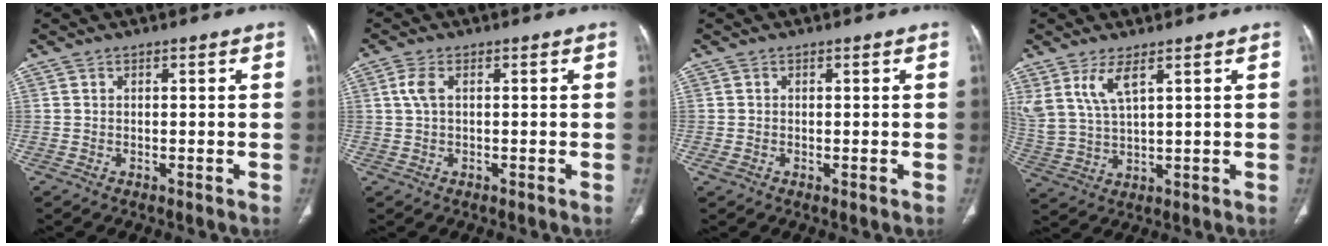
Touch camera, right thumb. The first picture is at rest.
{"total": 2.8, "force": [0.5, 1.5, 2.3], "torque": [-0.068, 0.009, 0.008]}
{"total": 1.1, "force": [-0.3, 0.7, 0.8], "torque": [-0.019, -0.001, -0.004]}
{"total": 7.2, "force": [4.0, 2.3, 5.5], "torque": [-0.123, -0.019, 0.094]}